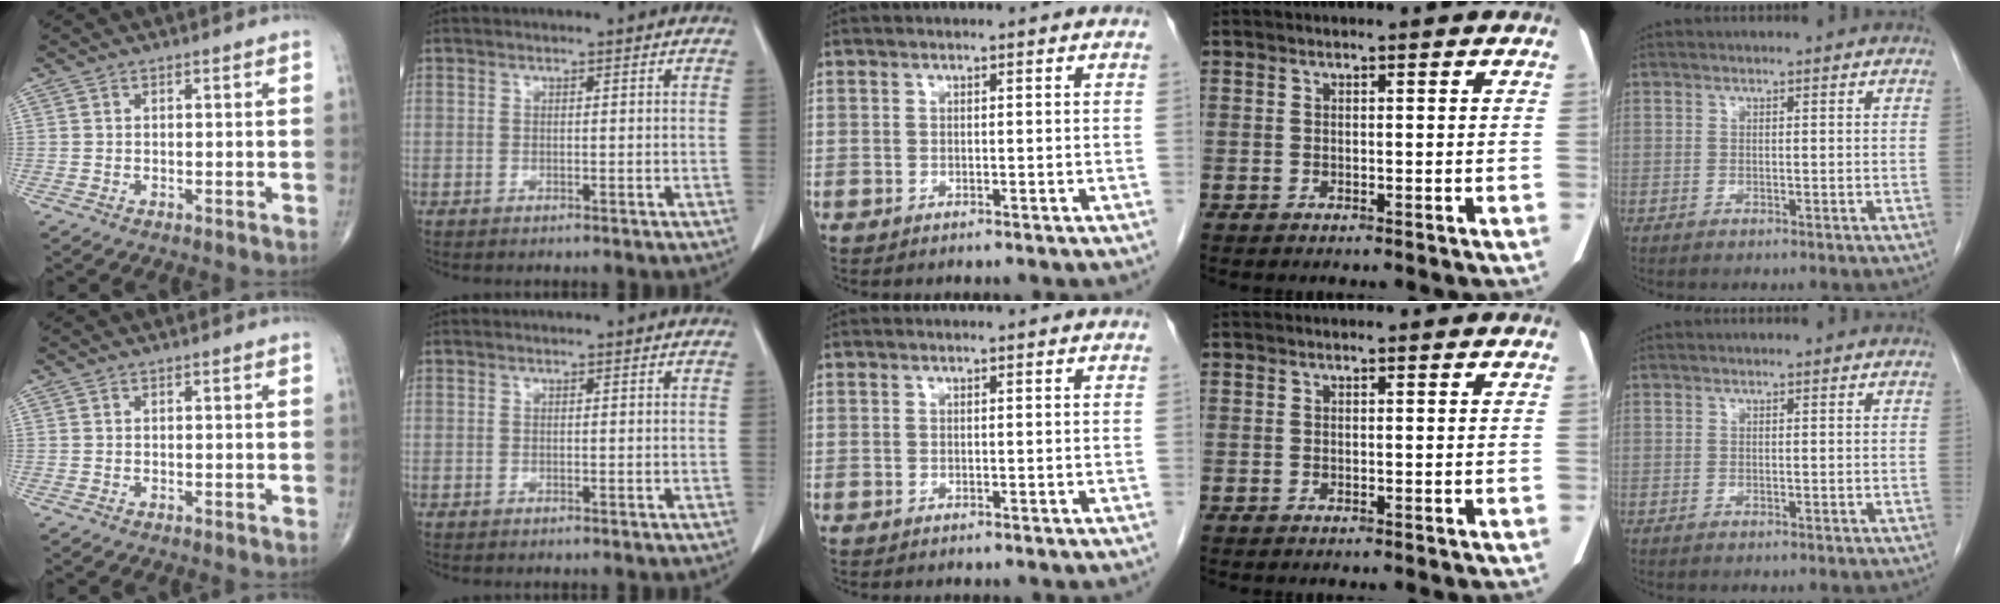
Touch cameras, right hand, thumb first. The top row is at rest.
{}